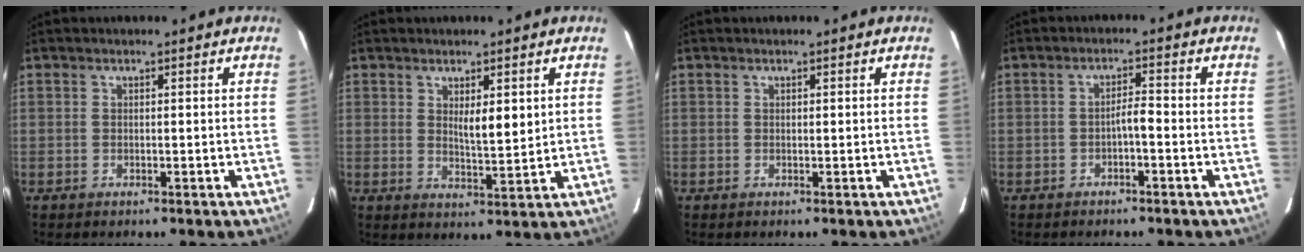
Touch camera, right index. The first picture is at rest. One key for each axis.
{"total": 4.5, "fx": 1.5, "fy": 1.0, "fz": 4.2, "tx": -0.070, "ty": -0.009, "tz": 0.028}
{"total": 0.0}
{"total": 2.2, "fx": -1.0, "fy": 0.3, "fz": 1.9, "tx": -0.028, "ty": 0.005, "tz": -0.019}